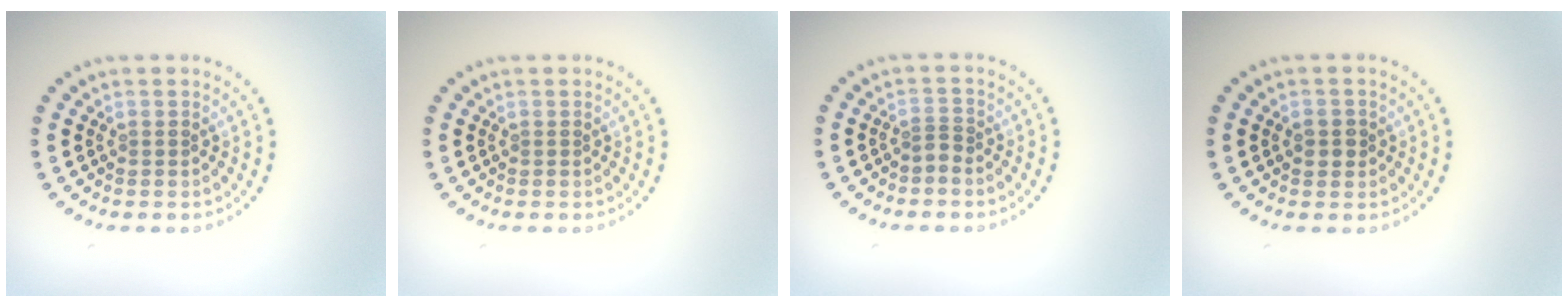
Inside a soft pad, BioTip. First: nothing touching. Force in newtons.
{"total": 0.0}
{"total": 0.9, "press": 0.5, "slide": 0.7}
{"total": 1.6, "press": 1.6, "slide": 0.3}